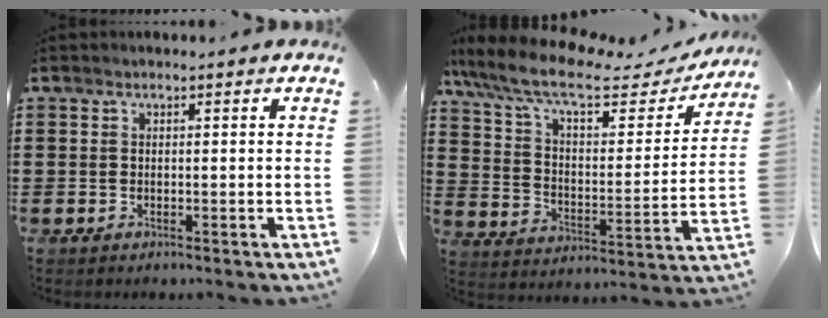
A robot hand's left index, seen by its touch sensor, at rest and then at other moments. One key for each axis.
{"total": 11.1, "fx": 8.0, "fy": 2.7, "fz": 7.2, "tx": -0.164, "ty": -0.032, "tz": 0.135}